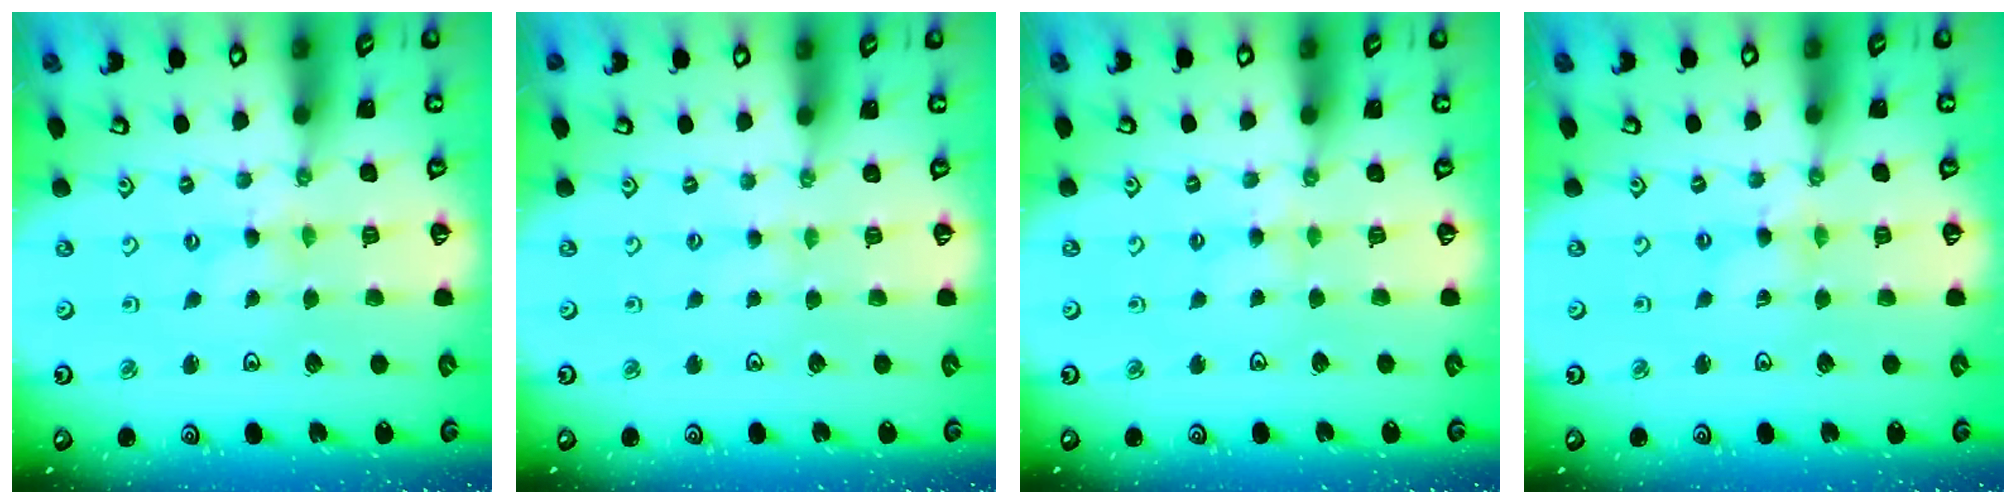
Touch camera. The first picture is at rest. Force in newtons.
{"total": 1.9, "press": 1.9, "slide": 0.3}
{"total": 2.4, "press": 2.4, "slide": 0.5}
{"total": 1.3, "press": 1.3, "slide": 0.3}